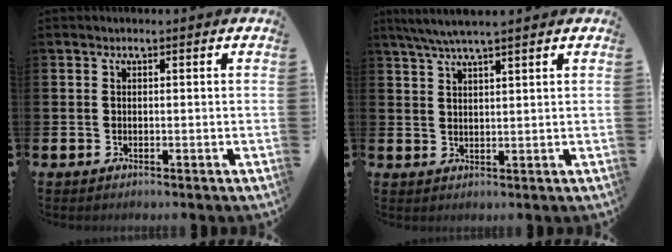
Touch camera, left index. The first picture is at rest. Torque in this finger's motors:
{"motor_torque": [0.13, -0.12, 0.62, 0.08]}